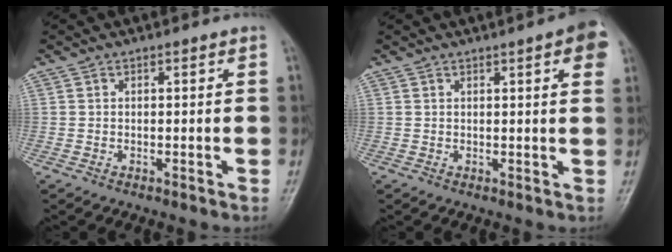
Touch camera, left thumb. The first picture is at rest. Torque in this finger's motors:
{"motor_torque": [1.12, 0.91, 0.79, -0.72, 0.01]}